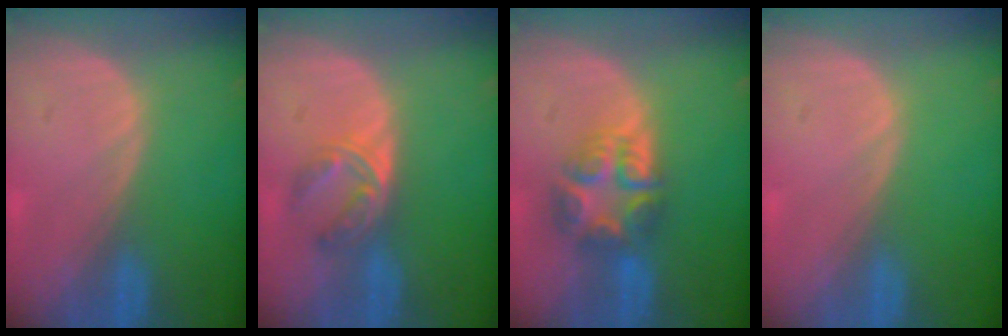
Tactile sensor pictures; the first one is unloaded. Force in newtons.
{"total": 5.7, "press": 4.5, "slide": 3.5}
{"total": 7.7, "press": 6.7, "slide": 3.7}
{"total": 0.0}